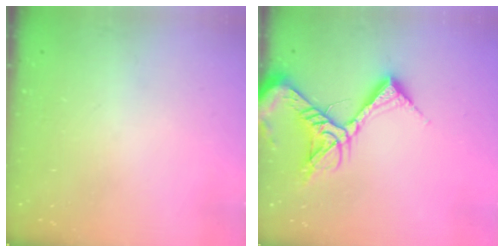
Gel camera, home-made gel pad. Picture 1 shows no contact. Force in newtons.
{"total": 14.2, "press": 14.1, "slide": 2.0}